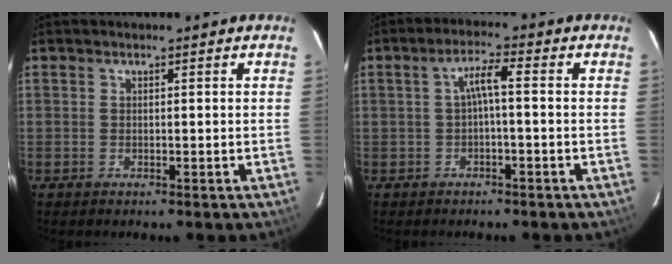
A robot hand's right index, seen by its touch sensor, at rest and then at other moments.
{"total": 3.4, "force": [-0.6, 0.3, 3.4], "torque": [-0.066, 0.009, -0.008]}